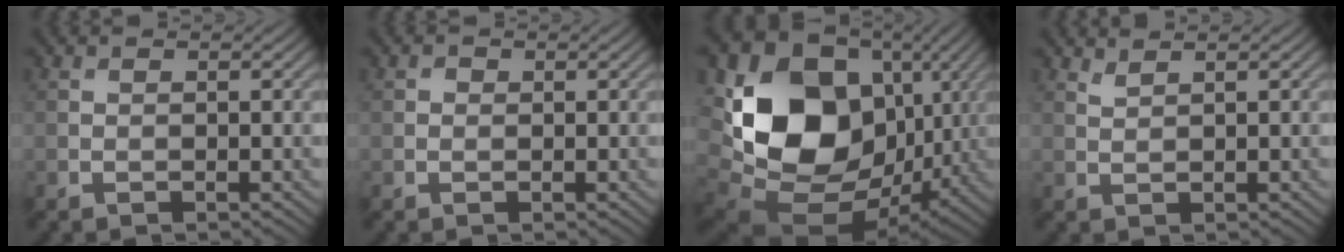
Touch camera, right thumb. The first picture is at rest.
{"total": 0.5, "force": [0.1, 0.5, 0.2], "torque": [0.000, -0.003, -0.001]}
{"total": 18.1, "force": [2.1, 14.1, 11.2], "torque": [-0.238, -0.026, 0.047]}
{"total": 1.2, "force": [1.1, 0.1, 0.5], "torque": [-0.013, 0.004, 0.024]}